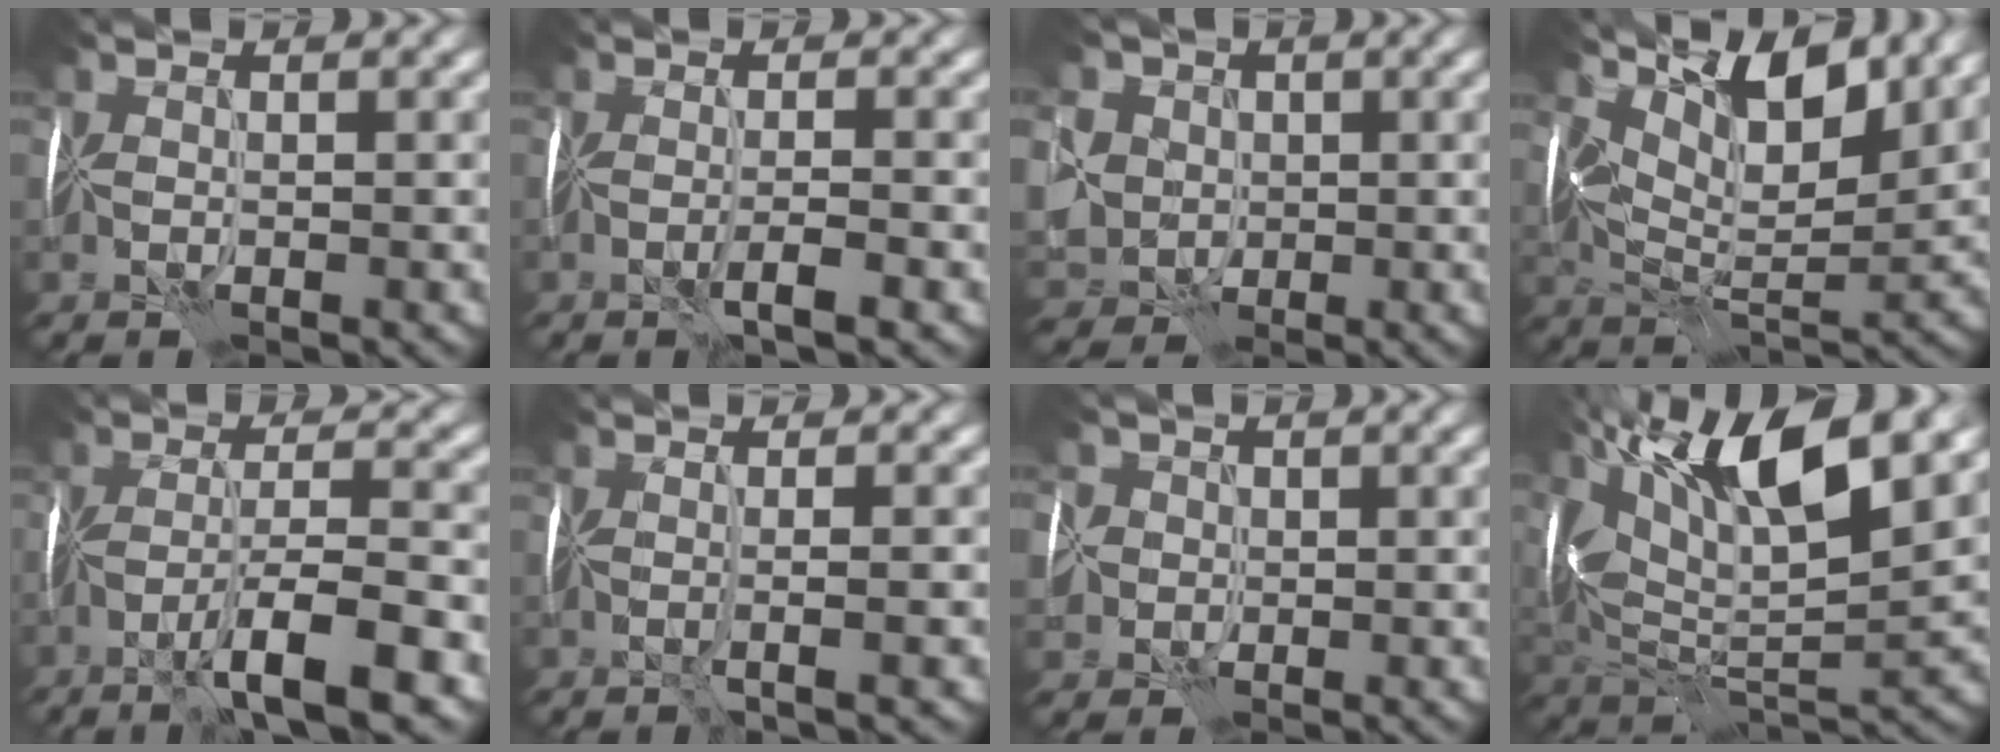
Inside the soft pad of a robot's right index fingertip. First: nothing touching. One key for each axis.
{"total": 2.2, "fx": -0.6, "fy": 0.4, "fz": 2.1, "tx": -0.032, "ty": 0.009, "tz": -0.015}
{"total": 7.2, "fx": 1.1, "fy": 6.5, "fz": 2.9, "tx": -0.066, "ty": 0.020, "tz": -0.008}
{"total": 8.6, "fx": 5.0, "fy": 3.5, "fz": 6.1, "tx": -0.109, "ty": 0.007, "tz": 0.089}
{"total": 7.4, "fx": -3.5, "fy": 1.4, "fz": 6.3, "tx": -0.105, "ty": 0.013, "tz": -0.063}
{"total": 2.5, "fx": -0.2, "fy": 0.6, "fz": 2.4, "tx": -0.027, "ty": 0.001, "tz": -0.003}
{"total": 4.1, "fx": -1.1, "fy": 3.9, "fz": 0.7, "tx": 0.006, "ty": 0.008, "tz": -0.039}
{"total": 12.9, "fx": 6.9, "fy": 4.1, "fz": 10.1, "tx": -0.178, "ty": 0.018, "tz": 0.124}